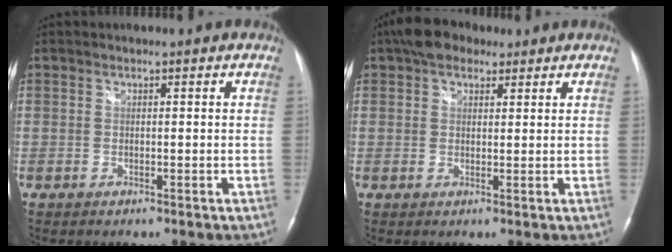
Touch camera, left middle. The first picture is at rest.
{"total": 5.7, "force": [3.8, 3.2, 2.7], "torque": [-0.049, 0.025, 0.067]}